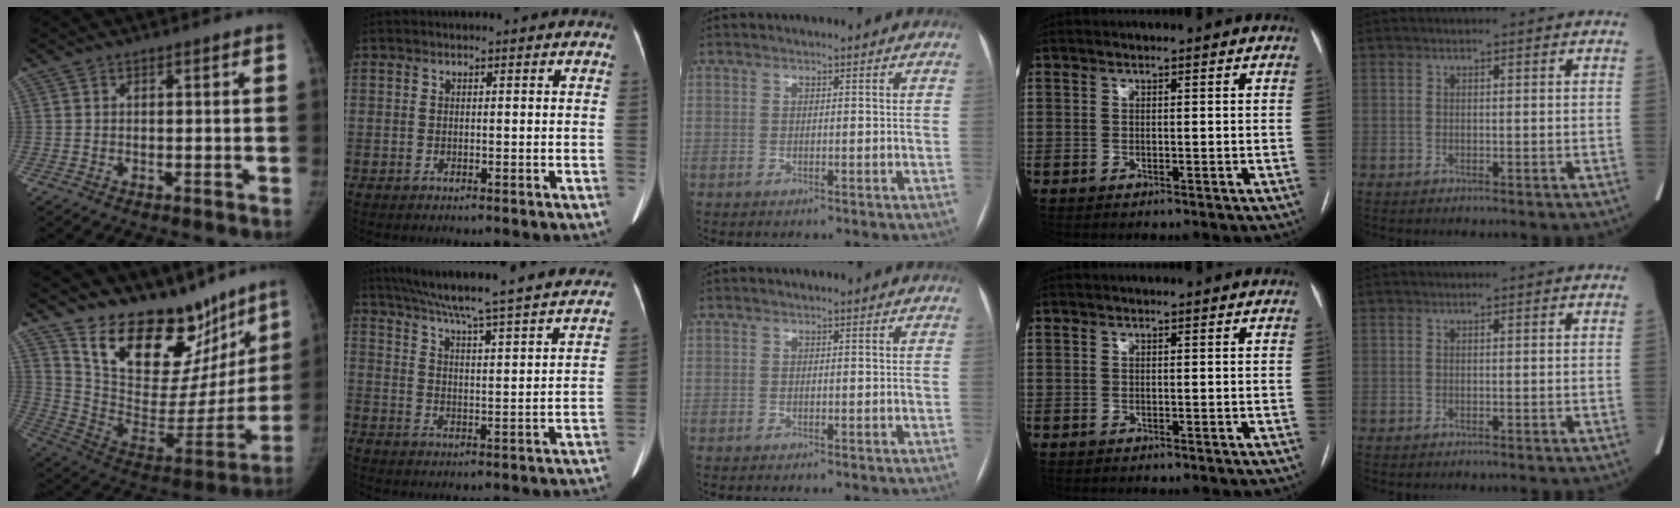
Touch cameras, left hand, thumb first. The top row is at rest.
{"thumb": {"total": 26.8, "force": [19.7, 13.4, 12.4], "torque": [-0.151, -0.109, 0.309]}, "index": {"total": 29.8, "force": [26.8, 0.6, 13.1], "torque": [-0.215, -0.039, 0.345]}}